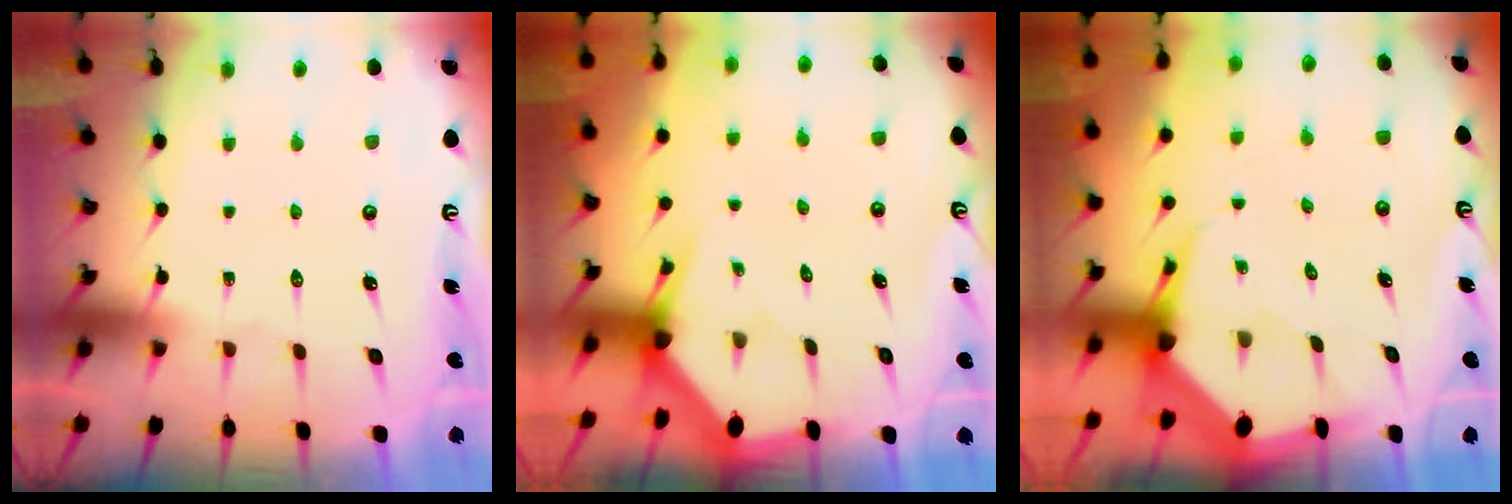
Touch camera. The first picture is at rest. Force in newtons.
{"total": 2.8, "press": 2.8, "slide": 0.1}
{"total": 6.3, "press": 6.2, "slide": 0.6}